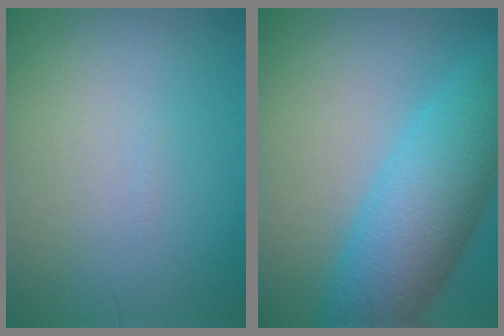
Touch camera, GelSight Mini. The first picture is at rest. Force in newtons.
{"total": 8.6, "press": 8.6, "slide": 0.1}